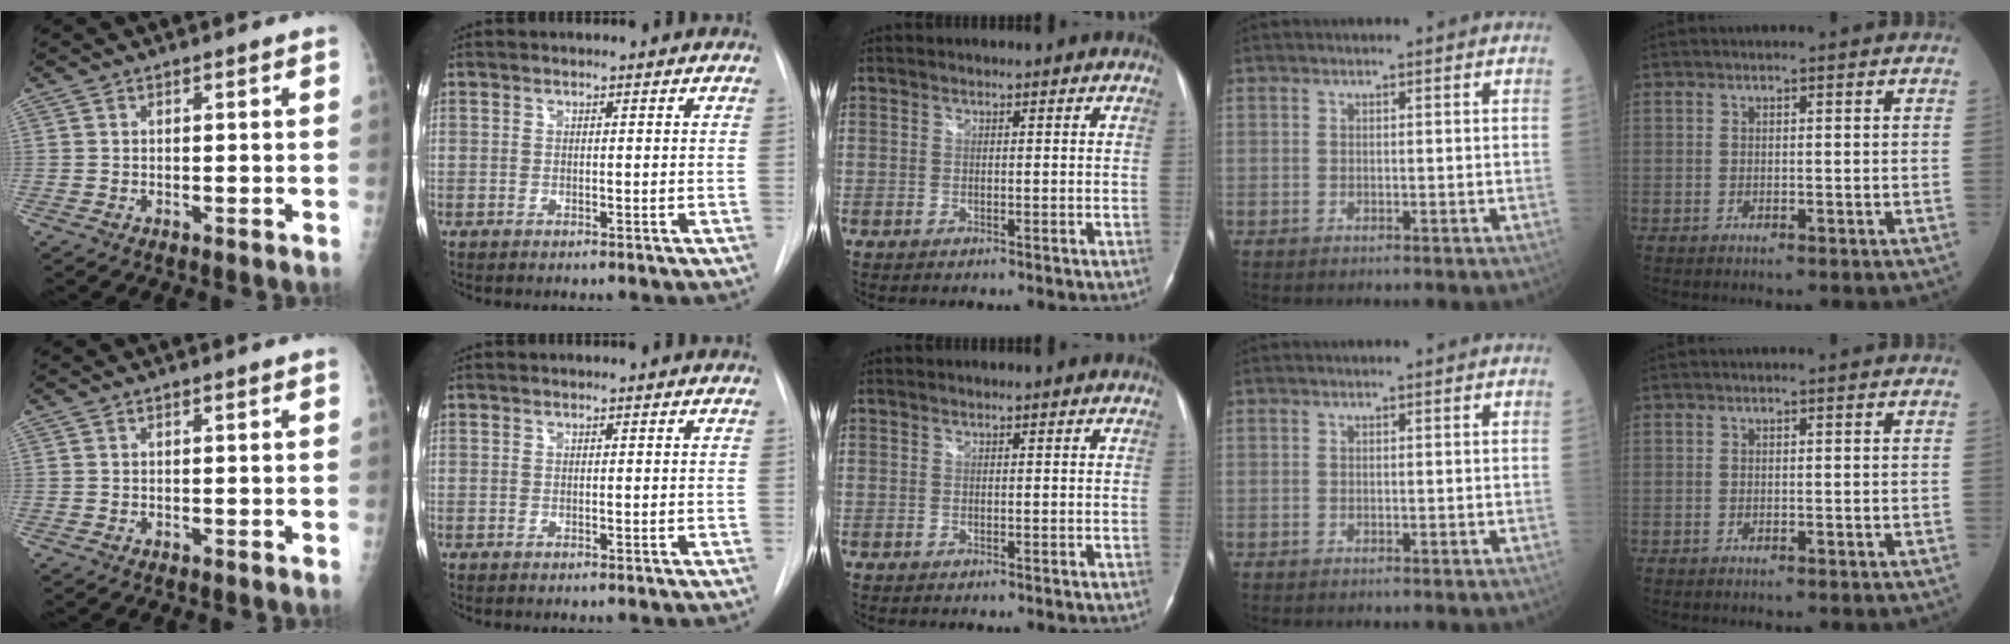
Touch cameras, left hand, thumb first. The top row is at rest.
{}